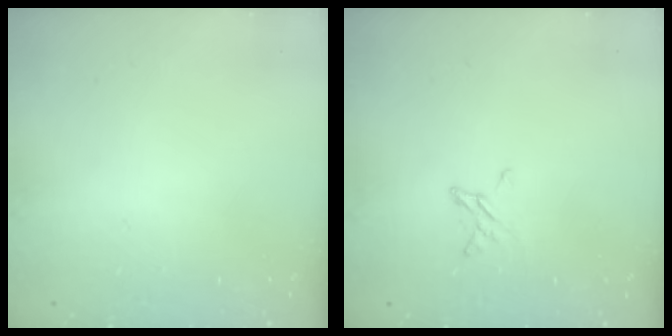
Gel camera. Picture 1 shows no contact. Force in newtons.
{"total": 2.9, "press": 2.9, "slide": 0.3}